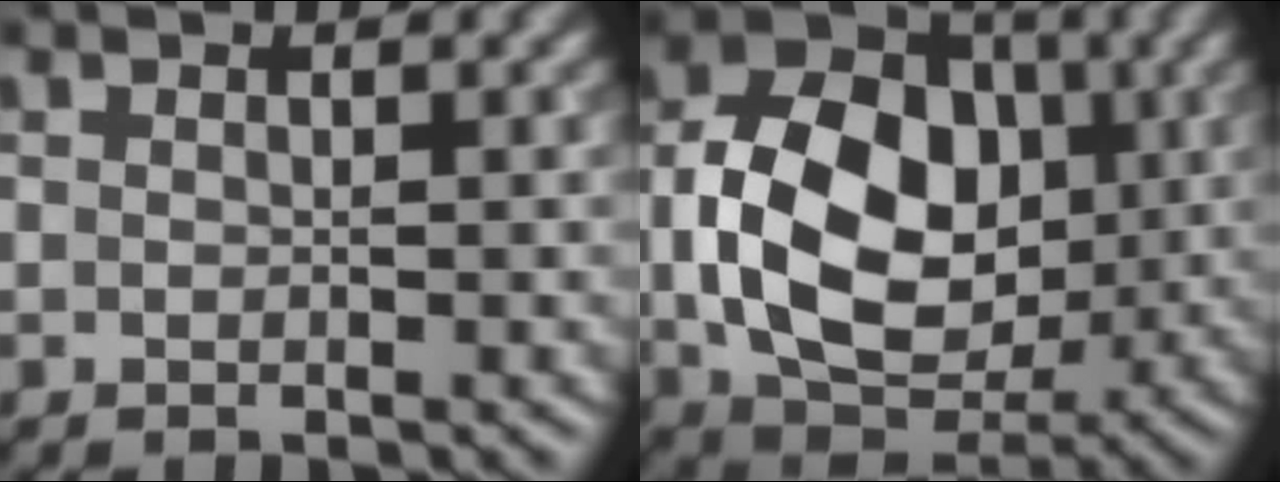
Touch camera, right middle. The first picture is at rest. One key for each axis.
{"total": 12.3, "fx": -0.7, "fy": 8.9, "fz": 8.4, "tx": -0.155, "ty": -0.003, "tz": -0.012}